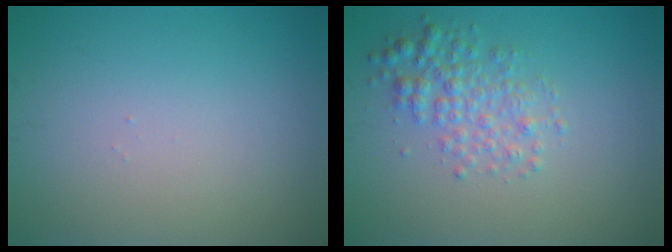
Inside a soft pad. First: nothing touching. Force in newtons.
{"total": 2.9, "press": 2.9, "slide": 0.0}